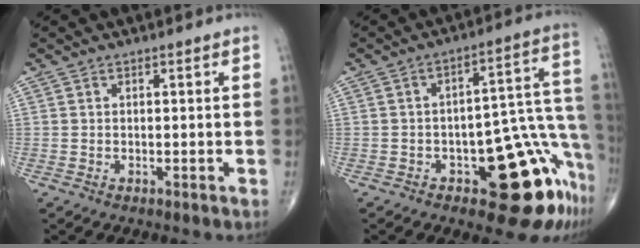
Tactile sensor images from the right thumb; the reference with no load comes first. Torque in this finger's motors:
{"motor_torque": [3.90, 1.11, 1.18, -0.82, 0.28]}